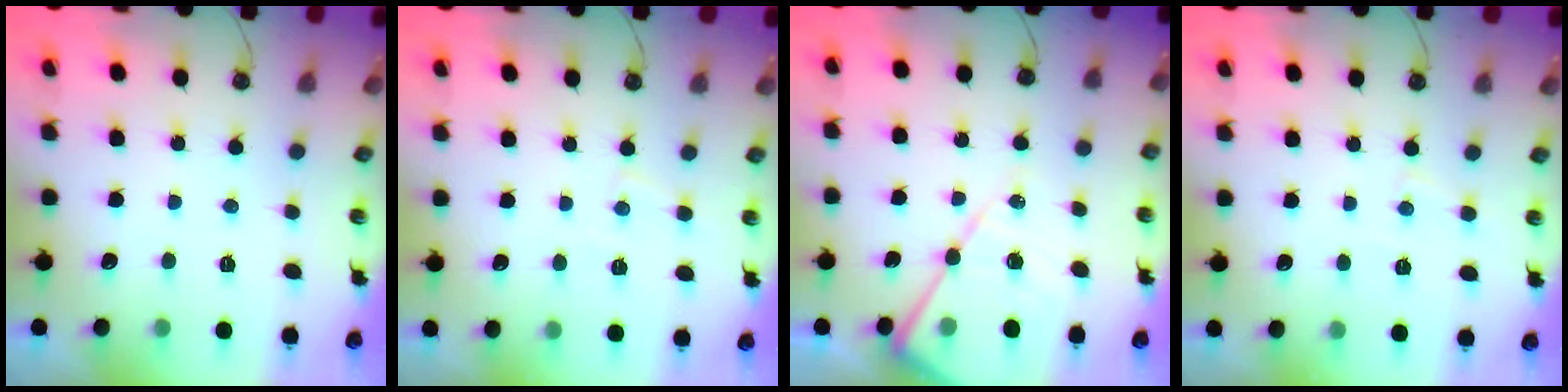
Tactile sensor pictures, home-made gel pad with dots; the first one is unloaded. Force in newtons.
{"total": 5.0, "press": 5.0, "slide": 0.7}
{"total": 14.7, "press": 14.6, "slide": 1.2}
{"total": 4.3, "press": 4.2, "slide": 0.7}